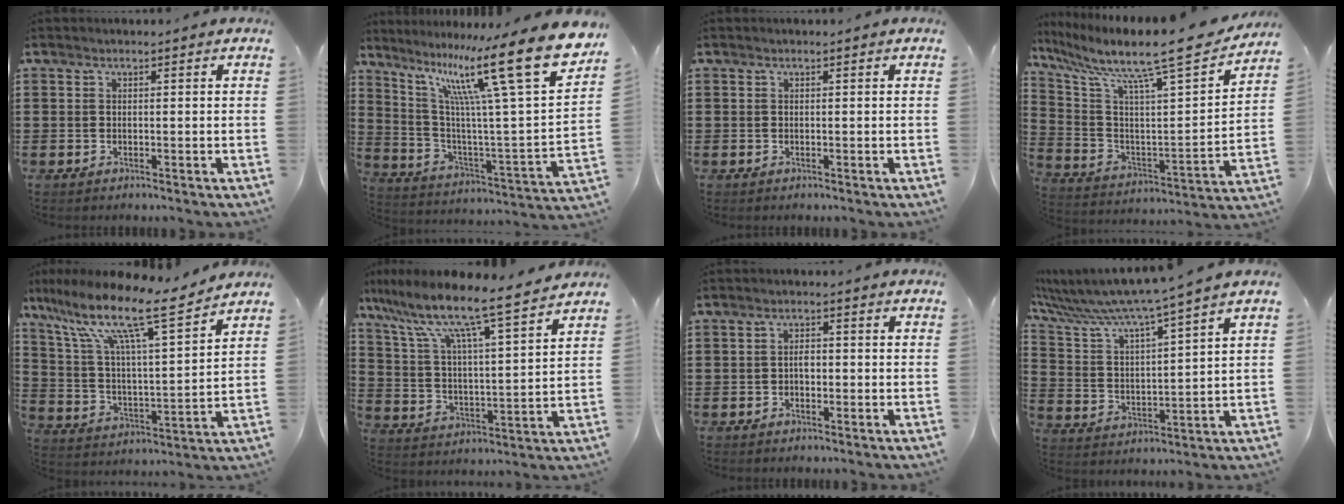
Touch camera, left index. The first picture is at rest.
{"total": 19.0, "force": [11.8, 1.9, 14.9], "torque": [-0.278, -0.079, 0.179]}
{"total": 0.0}
{"total": 11.7, "force": [9.6, 0.6, 6.6], "torque": [-0.150, -0.072, 0.145]}
{"total": 13.0, "force": [9.6, 1.6, 8.7], "torque": [-0.194, -0.058, 0.156]}
{"total": 9.5, "force": [8.0, 0.4, 5.1], "torque": [-0.132, -0.054, 0.127]}
{"total": 1.8, "force": [-0.4, 0.9, 1.5], "torque": [-0.031, 0.004, -0.009]}
{"total": 6.2, "force": [5.4, -0.8, 2.9], "torque": [-0.084, -0.046, 0.084]}